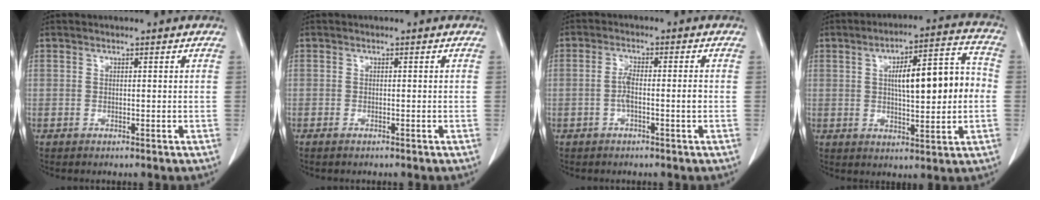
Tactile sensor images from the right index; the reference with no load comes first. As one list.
[{"total": 0.7, "force": [-0.6, 0.1, 0.4], "torque": [-0.014, -0.002, -0.008]}, {"total": 3.6, "force": [-0.8, 0.5, 3.5], "torque": [-0.065, 0.010, -0.012]}, {"total": 14.0, "force": [0.8, 3.2, 13.6], "torque": [-0.202, 0.031, 0.014]}]